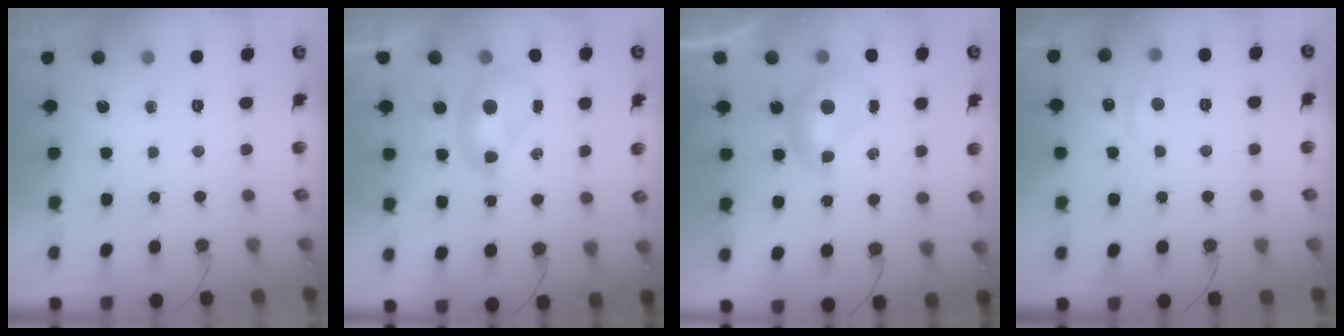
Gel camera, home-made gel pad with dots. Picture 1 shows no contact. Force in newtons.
{"total": 2.7, "press": 2.7, "slide": 0.1}
{"total": 0.0}
{"total": 1.1, "press": 0.7, "slide": 0.8}